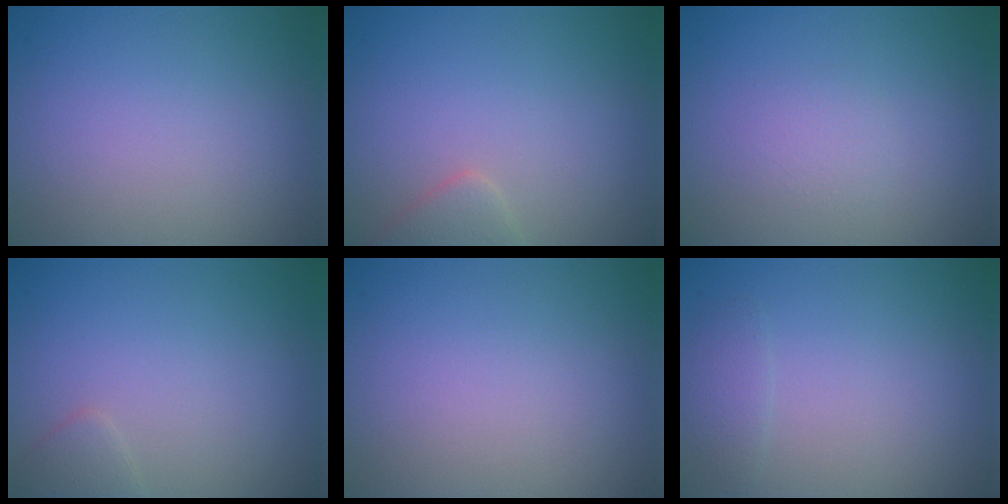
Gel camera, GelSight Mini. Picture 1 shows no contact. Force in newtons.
{"total": 1.9, "press": 1.9, "slide": 0.1}
{"total": 1.2, "press": 1.2, "slide": 0.0}
{"total": 1.2, "press": 1.2, "slide": 0.1}
{"total": 0.0}
{"total": 1.1, "press": 1.1, "slide": 0.0}